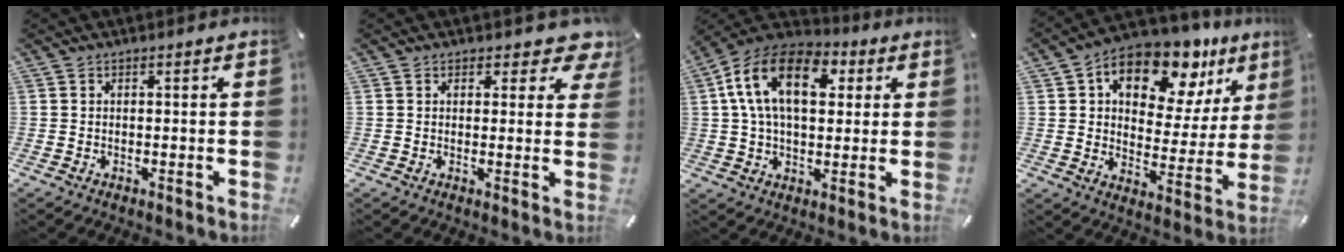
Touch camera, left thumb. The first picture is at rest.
{"total": 5.2, "force": [3.4, 2.9, 2.8], "torque": [-0.023, -0.020, 0.053]}
{"total": 17.1, "force": [4.5, 10.9, 12.3], "torque": [-0.245, 0.008, 0.077]}
{"total": 15.3, "force": [9.4, 9.0, 8.0], "torque": [-0.118, -0.064, 0.164]}